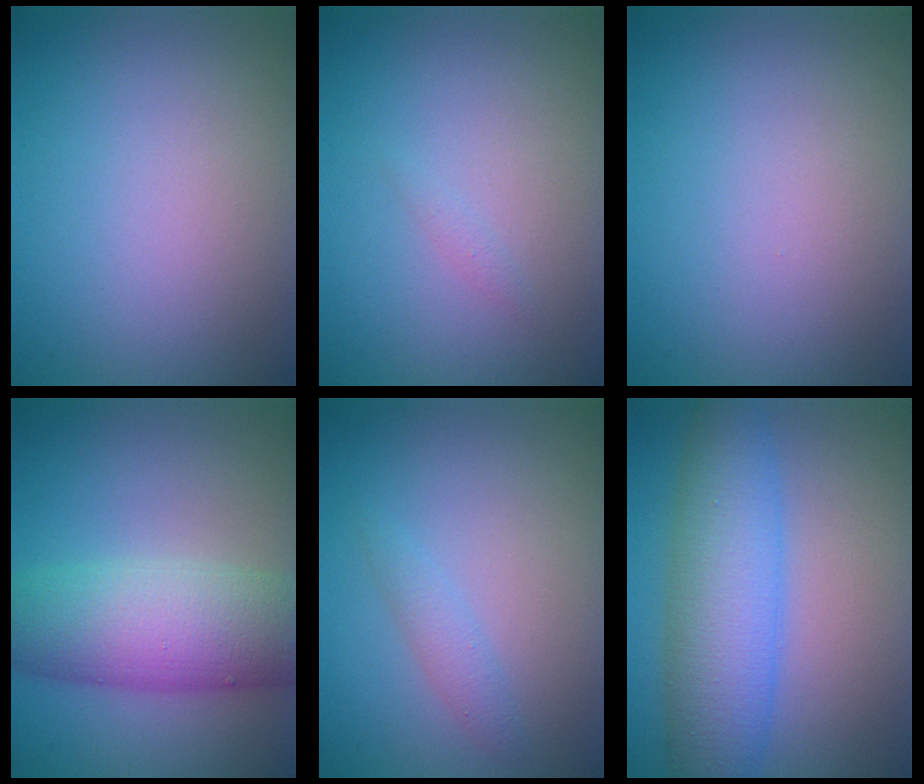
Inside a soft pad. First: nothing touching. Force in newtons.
{"total": 0.5, "press": 0.5, "slide": 0.0}
{"total": 0.0}
{"total": 9.2, "press": 9.2, "slide": 0.1}
{"total": 1.4, "press": 1.4, "slide": 0.0}
{"total": 7.4, "press": 7.4, "slide": 0.1}